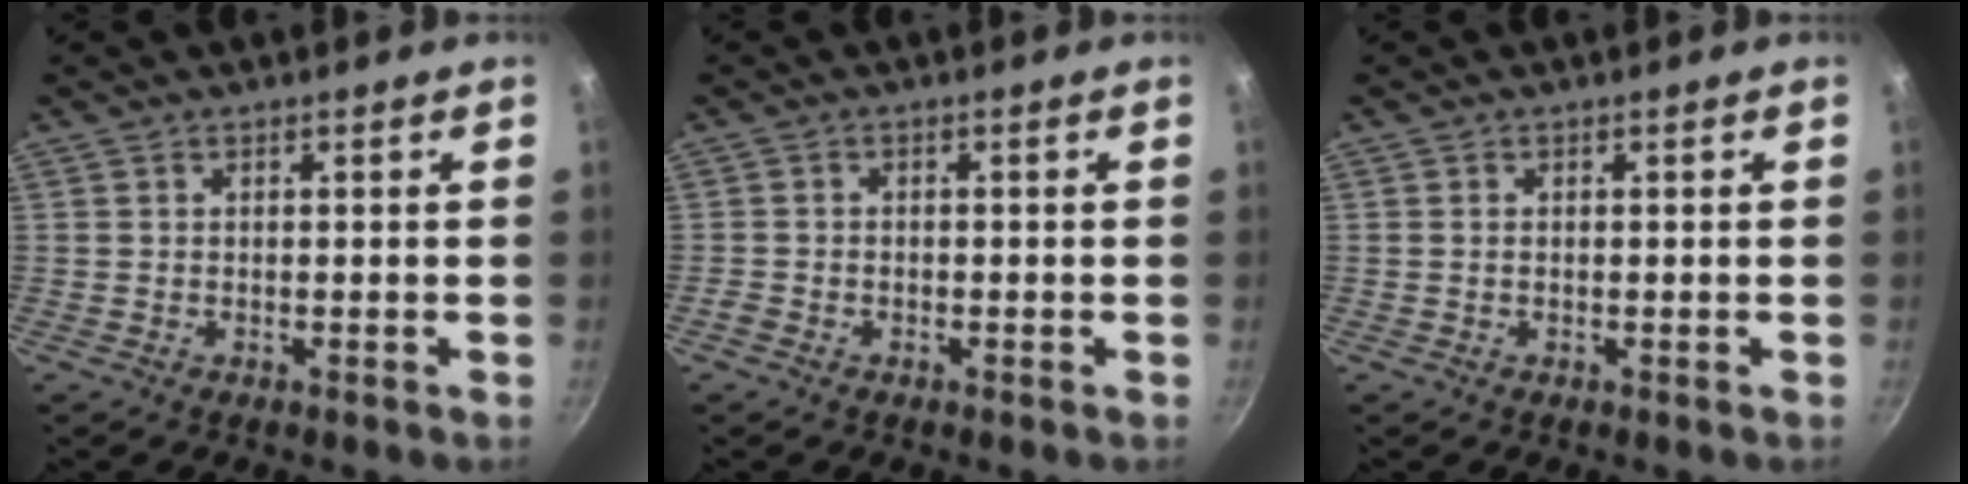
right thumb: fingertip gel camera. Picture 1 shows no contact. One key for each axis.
{"total": 1.4, "fx": -1.0, "fy": 0.8, "fz": 0.4, "tx": -0.014, "ty": 0.007, "tz": -0.021}
{"total": 0.6, "fx": 0.0, "fy": 0.4, "fz": 0.3, "tx": -0.006, "ty": 0.003, "tz": -0.001}